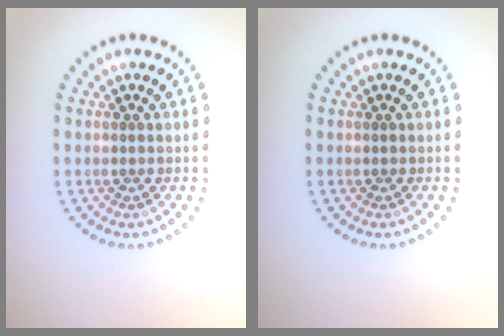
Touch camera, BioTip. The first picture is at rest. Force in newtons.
{"total": 0.0}